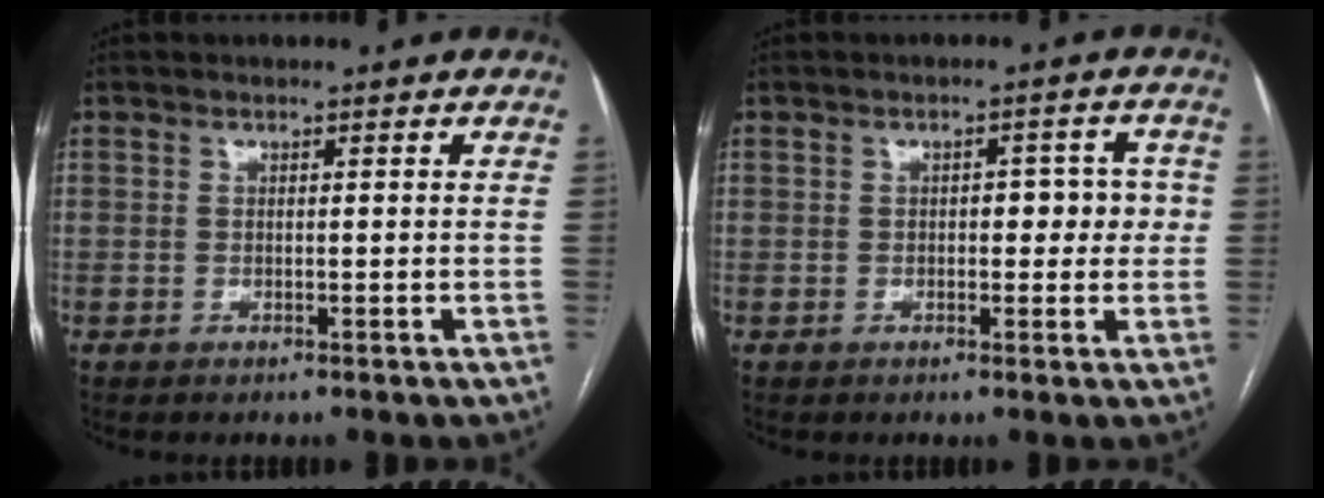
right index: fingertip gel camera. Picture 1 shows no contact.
{"total": 4.9, "force": [0.2, 2.6, 4.1], "torque": [-0.040, 0.021, 0.003]}